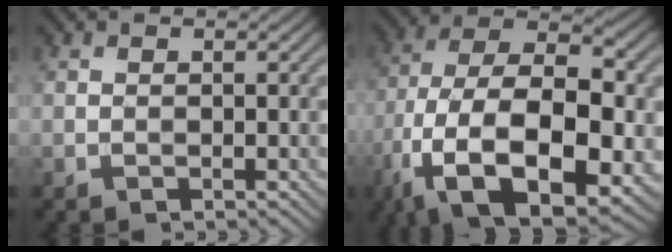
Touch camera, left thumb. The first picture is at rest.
{"total": 17.9, "force": [-7.0, 9.2, 13.7], "torque": [-0.264, -0.016, -0.120]}